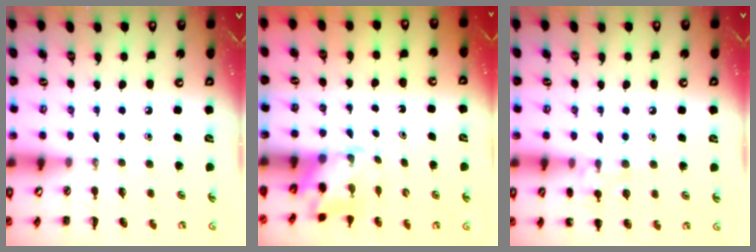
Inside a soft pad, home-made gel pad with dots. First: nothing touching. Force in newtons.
{"total": 2.3, "press": 2.3, "slide": 0.5}
{"total": 9.2, "press": 8.9, "slide": 2.0}